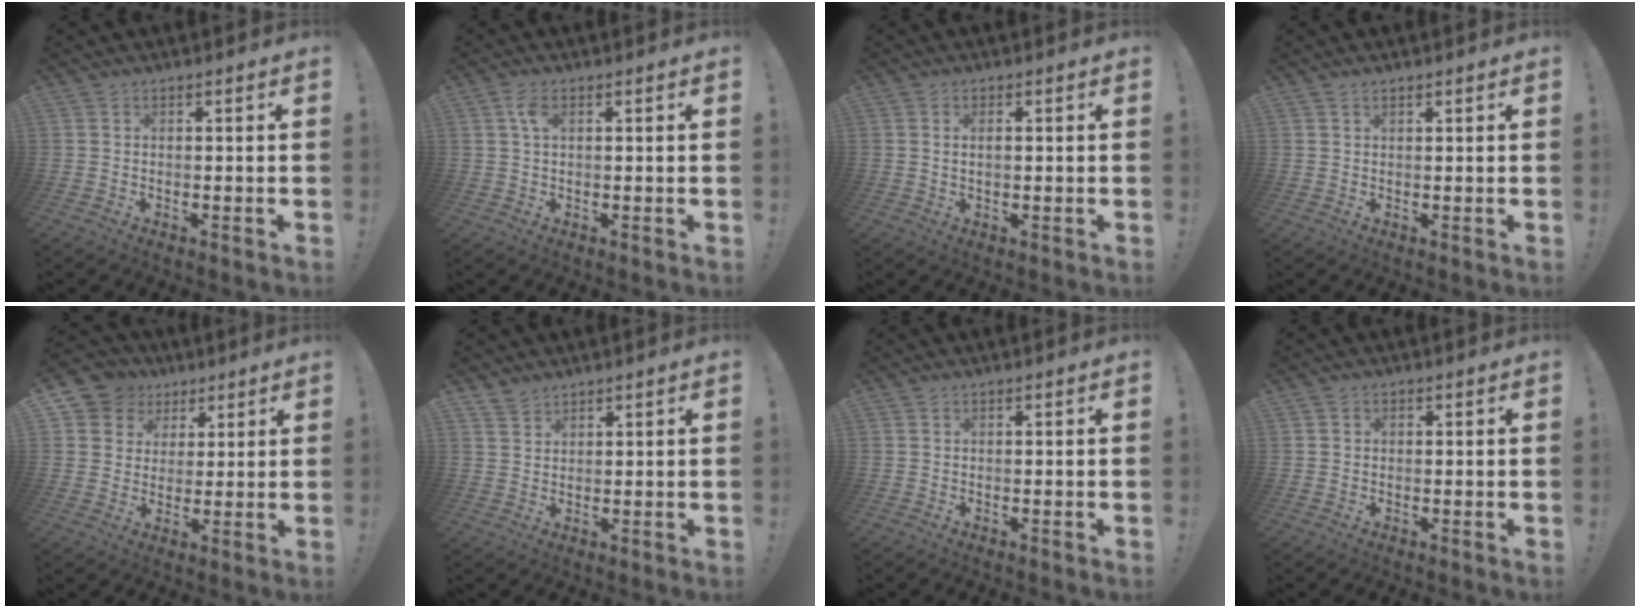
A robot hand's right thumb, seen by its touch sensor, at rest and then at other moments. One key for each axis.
{"total": 3.8, "fx": 1.3, "fy": 1.8, "fz": 3.1, "tx": -0.051, "ty": 0.000, "tz": 0.020}
{"total": 1.7, "fx": 0.2, "fy": 0.6, "fz": 1.5, "tx": -0.030, "ty": 0.002, "tz": 0.003}
{"total": 0.7, "fx": 0.6, "fy": 0.2, "fz": 0.3, "tx": 0.002, "ty": -0.004, "tz": 0.010}
{"total": 8.4, "fx": 3.5, "fy": 7.5, "fz": 1.4, "tx": -0.025, "ty": -0.018, "tz": 0.072}
{"total": 3.0, "fx": 2.7, "fy": 1.2, "fz": 0.3, "tx": 0.002, "ty": -0.018, "tz": 0.051}
{"total": 0.0}
{"total": 0.9, "fx": -0.1, "fy": 0.8, "fz": 0.3, "tx": -0.005, "ty": 0.002, "tz": -0.002}